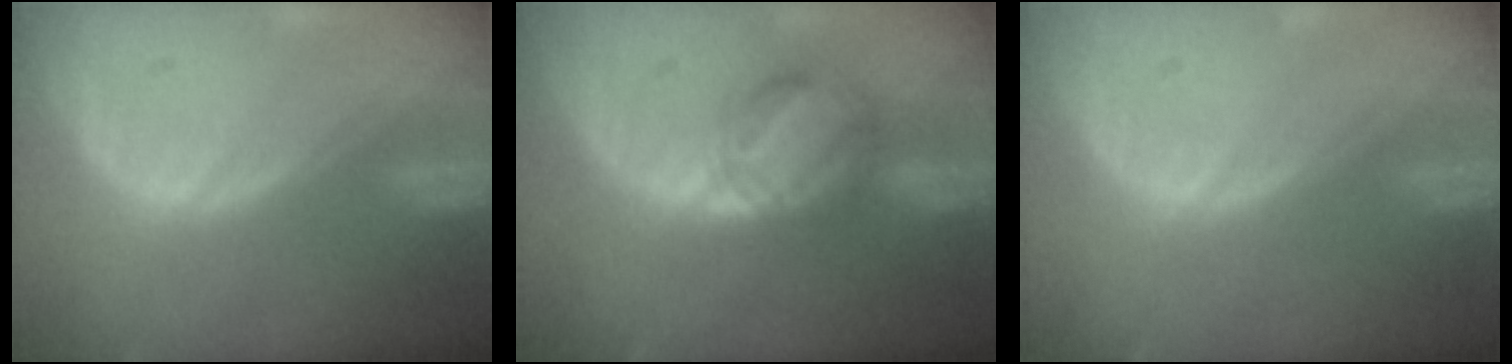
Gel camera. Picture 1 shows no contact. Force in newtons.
{"total": 5.8, "press": 5.5, "slide": 1.8}
{"total": 0.0}